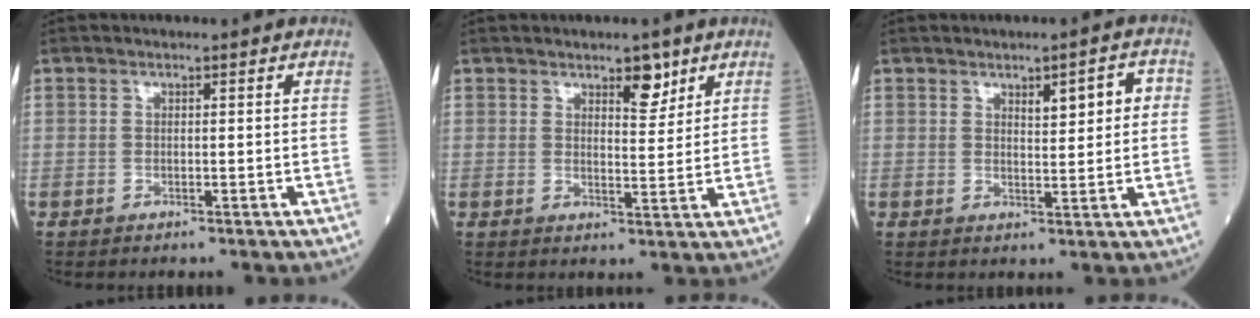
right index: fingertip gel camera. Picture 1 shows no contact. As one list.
[{"total": 4.0, "force": [2.7, 1.4, 2.6], "torque": [-0.034, -0.004, 0.040]}, {"total": 4.8, "force": [1.6, 1.4, 4.3], "torque": [-0.061, 0.010, 0.026]}]